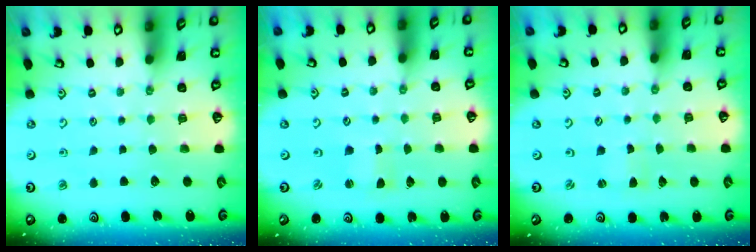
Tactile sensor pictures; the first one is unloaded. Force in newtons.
{"total": 0.8, "press": 0.8, "slide": 0.0}
{"total": 1.0, "press": 1.0, "slide": 0.1}